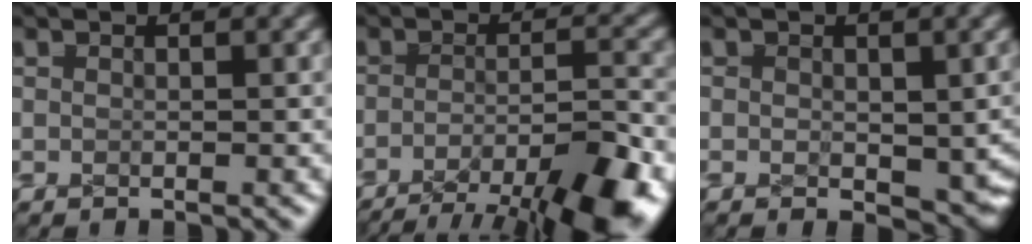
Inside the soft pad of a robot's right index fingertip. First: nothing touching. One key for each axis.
{"total": 11.0, "fx": -7.3, "fy": 5.1, "fz": 6.5, "tx": -0.071, "ty": -0.026, "tz": -0.109}
{"total": 2.3, "fx": -1.0, "fy": 1.2, "fz": 1.6, "tx": -0.024, "ty": -0.016, "tz": -0.011}